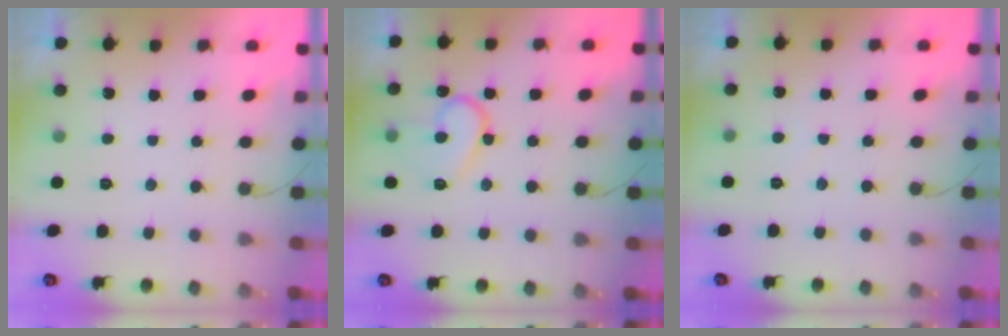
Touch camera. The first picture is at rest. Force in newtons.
{"total": 13.1, "press": 13.1, "slide": 1.1}
{"total": 2.9, "press": 2.9, "slide": 0.2}